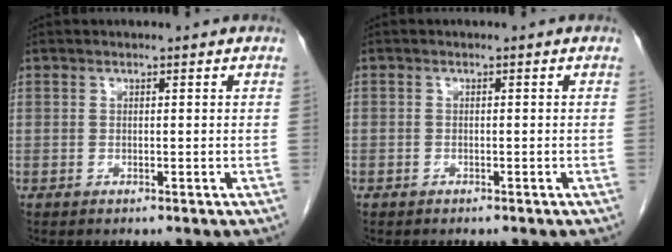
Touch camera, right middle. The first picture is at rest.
{"total": 0.6, "force": [-0.4, 0.4, 0.0], "torque": [-0.005, 0.003, -0.008]}